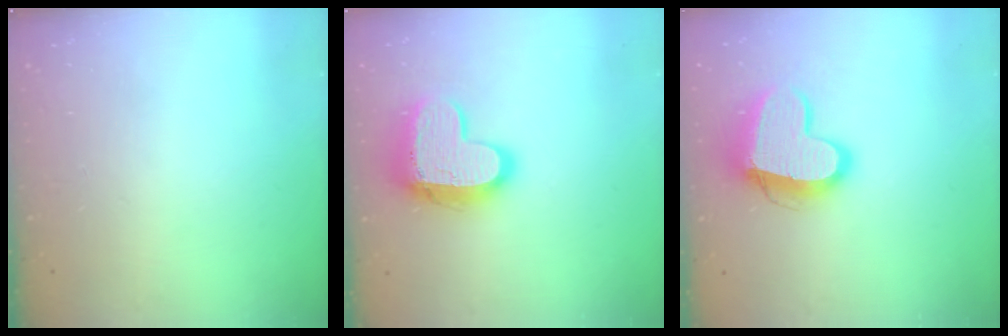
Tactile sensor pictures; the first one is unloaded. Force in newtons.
{"total": 15.1, "press": 15.0, "slide": 1.2}
{"total": 14.7, "press": 14.6, "slide": 1.3}